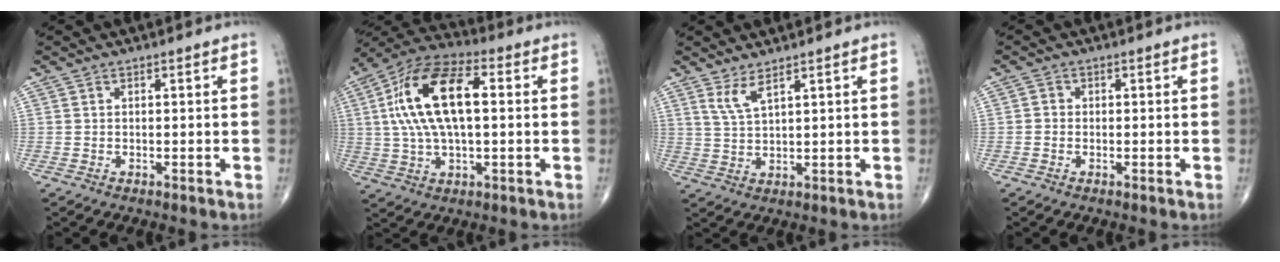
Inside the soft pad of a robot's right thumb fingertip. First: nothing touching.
{"total": 17.9, "force": [2.7, 8.4, 15.5], "torque": [-0.297, 0.027, 0.044]}
{"total": 3.7, "force": [2.5, 0.7, 2.7], "torque": [-0.060, -0.022, 0.058]}
{"total": 1.2, "force": [-0.2, 1.1, 0.4], "torque": [0.000, 0.004, -0.008]}